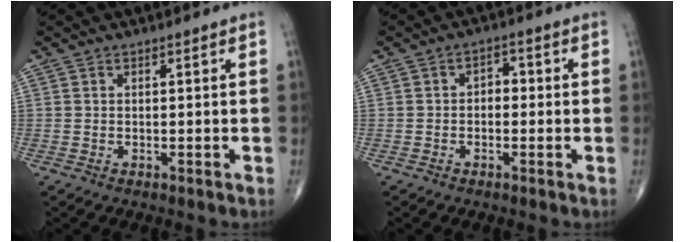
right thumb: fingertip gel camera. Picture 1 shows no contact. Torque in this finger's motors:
{"motor_torque": [-0.24, 0.12, 0.18, 0.18, 0.05]}